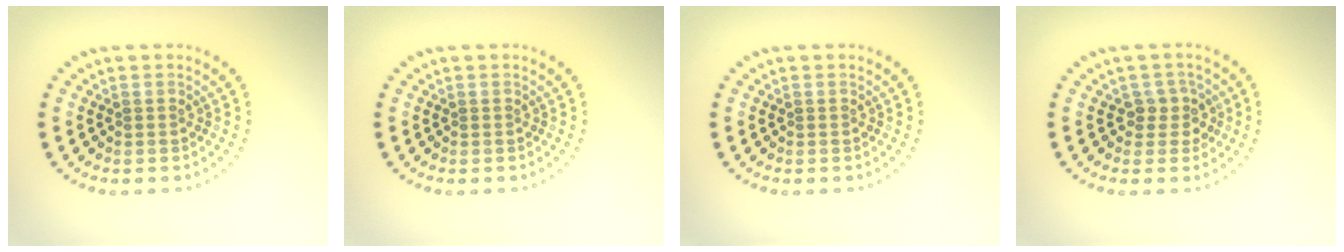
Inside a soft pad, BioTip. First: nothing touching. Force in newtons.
{"total": 0.0}
{"total": 0.0}
{"total": 2.1, "press": 1.7, "slide": 1.2}